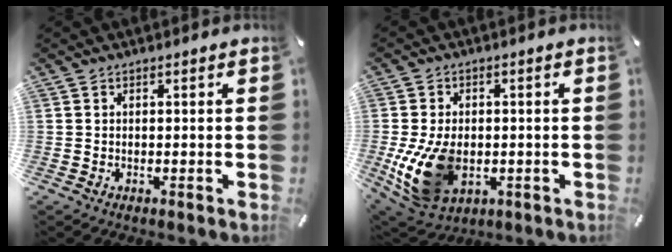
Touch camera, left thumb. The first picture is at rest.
{"total": 13.9, "force": [-2.6, 9.7, 9.7], "torque": [-0.204, -0.003, -0.044]}